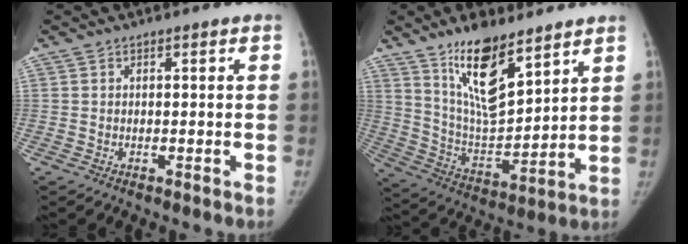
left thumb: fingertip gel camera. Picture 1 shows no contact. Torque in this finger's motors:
{"motor_torque": [1.34, -0.22, 1.63, -1.14, 0.51]}